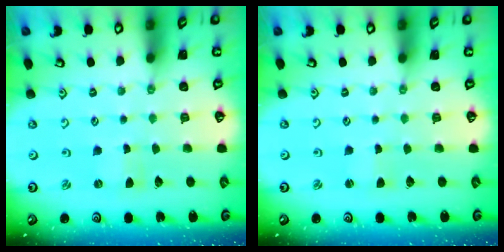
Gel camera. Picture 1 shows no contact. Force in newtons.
{"total": 0.9, "press": 0.9, "slide": 0.1}